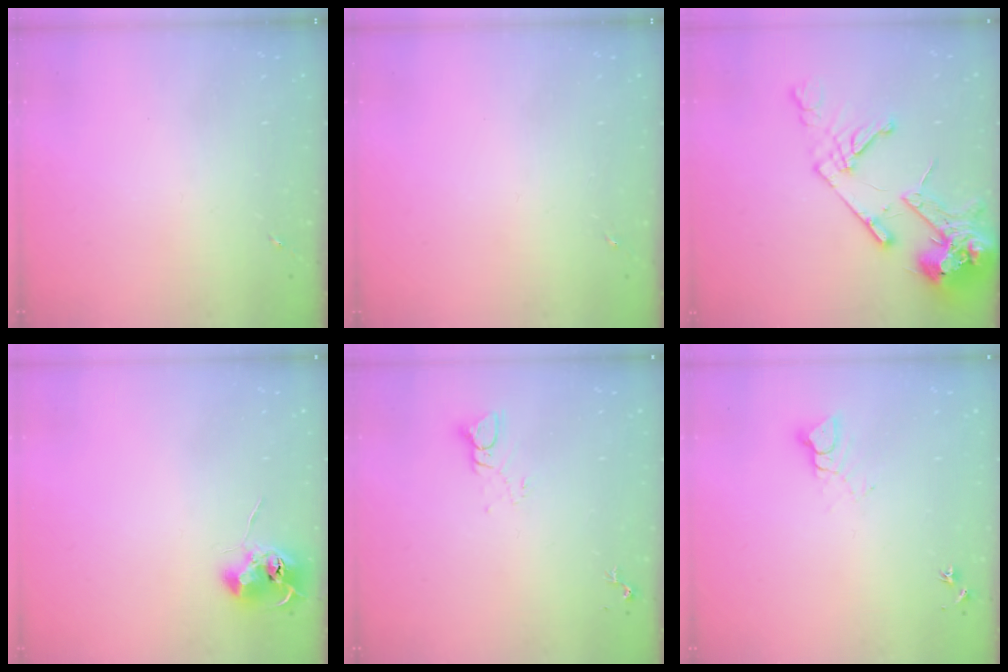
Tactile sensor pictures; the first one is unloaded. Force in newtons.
{"total": 0.0}
{"total": 16.9, "press": 16.7, "slide": 2.4}
{"total": 7.8, "press": 7.8, "slide": 0.8}
{"total": 3.9, "press": 3.9, "slide": 0.3}
{"total": 5.1, "press": 5.1, "slide": 0.4}